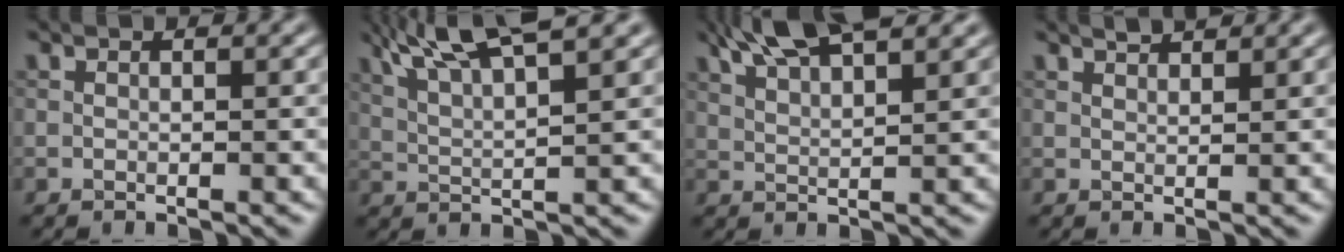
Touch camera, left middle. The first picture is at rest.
{"total": 7.6, "force": [5.1, 1.3, 5.5], "torque": [-0.092, 0.019, 0.083]}
{"total": 7.6, "force": [5.5, 1.7, 4.9], "torque": [-0.077, 0.024, 0.073]}
{"total": 1.7, "force": [1.5, 0.1, 0.6], "torque": [-0.009, 0.001, 0.023]}